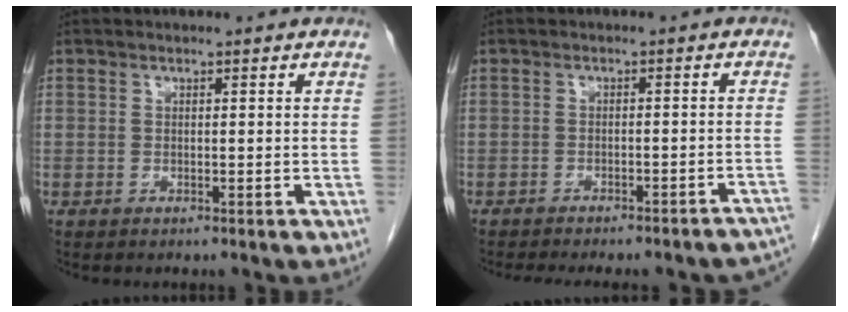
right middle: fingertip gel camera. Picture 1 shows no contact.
{"total": 16.8, "force": [-15.3, 2.9, 6.5], "torque": [-0.076, 0.002, -0.173]}